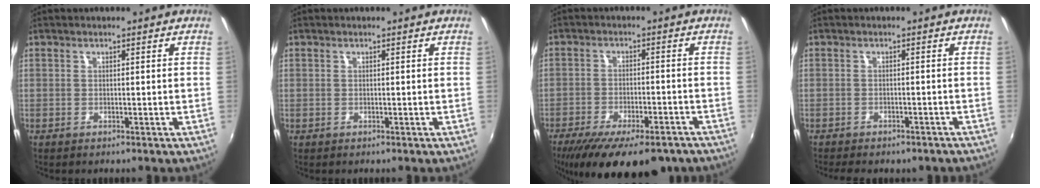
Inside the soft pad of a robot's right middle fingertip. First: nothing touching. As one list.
[{"total": 0.0}, {"total": 19.4, "force": [-14.2, 6.9, 11.3], "torque": [-0.217, -0.047, -0.203]}, {"total": 6.2, "force": [-5.2, 2.3, 2.6], "torque": [-0.061, -0.017, -0.066]}]